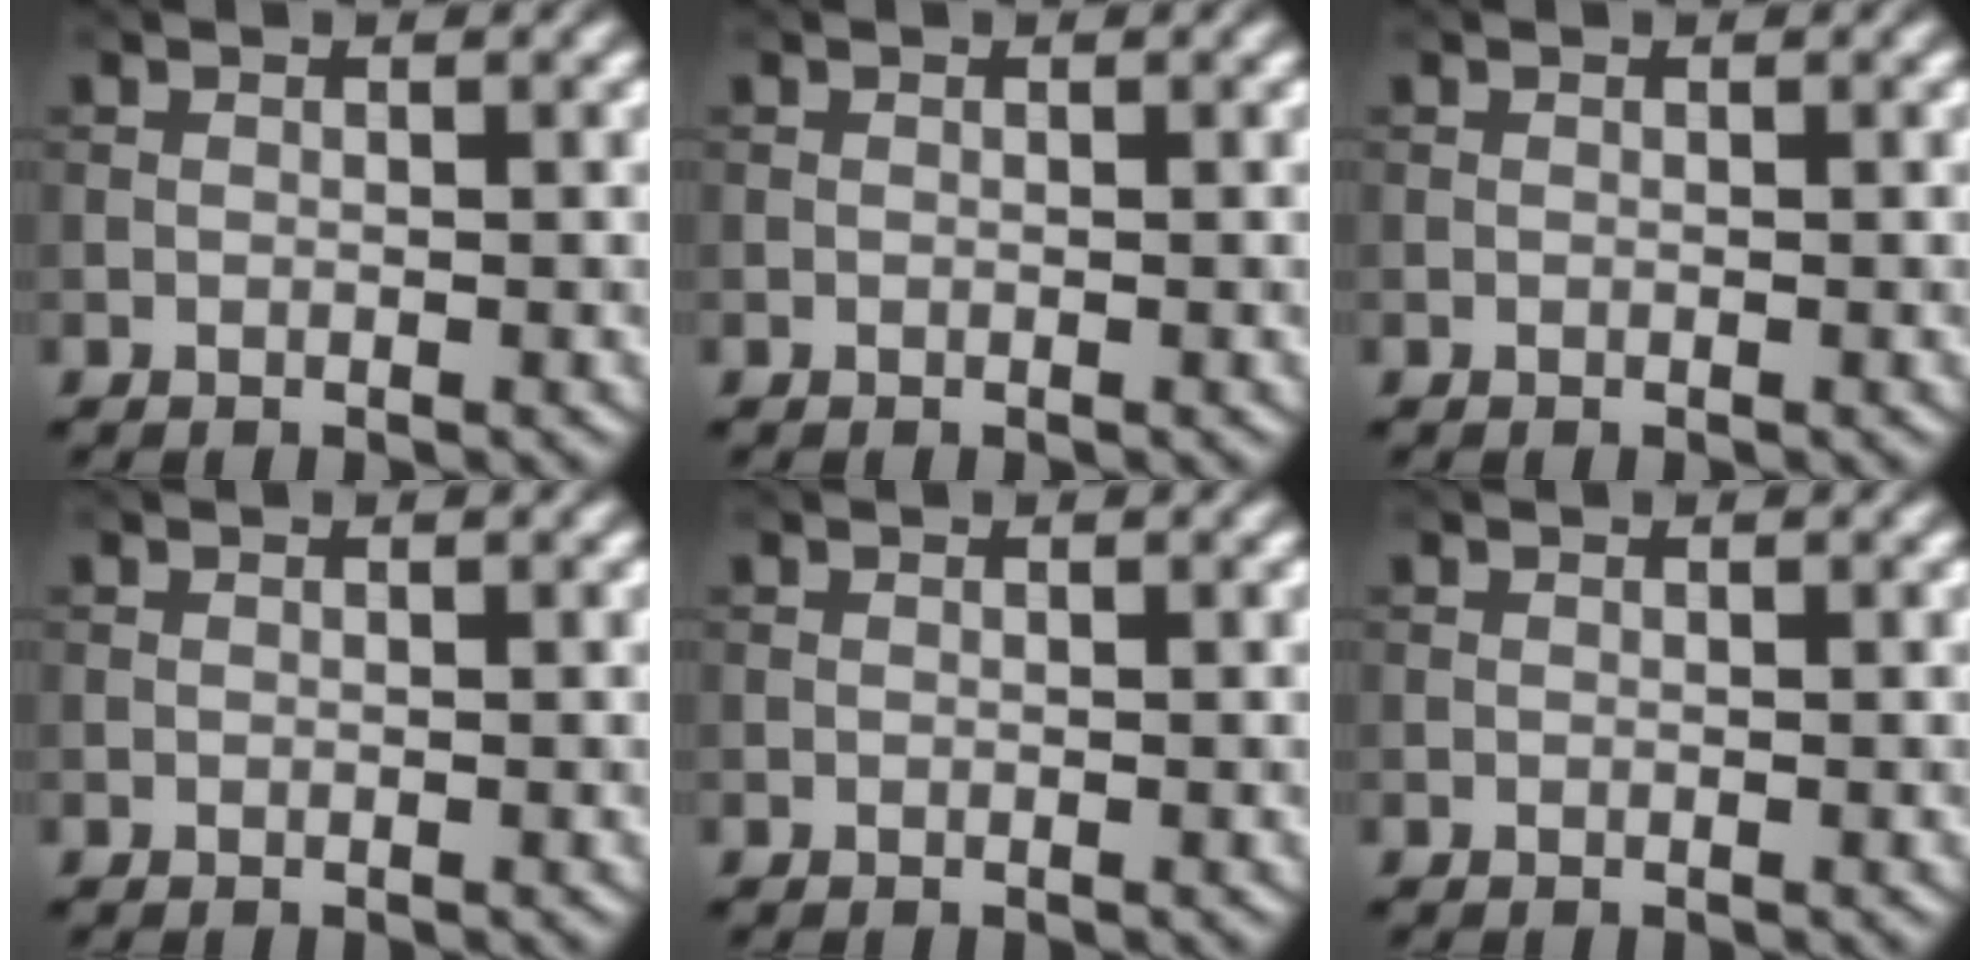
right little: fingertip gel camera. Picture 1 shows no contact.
{"total": 0.0}
{"total": 0.0}
{"total": 0.0}
{"total": 0.0}
{"total": 0.0}